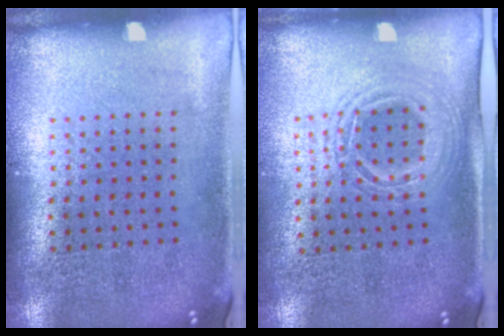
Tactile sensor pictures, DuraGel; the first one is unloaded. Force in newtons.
{"total": 1.5, "press": 1.3, "slide": 0.7}